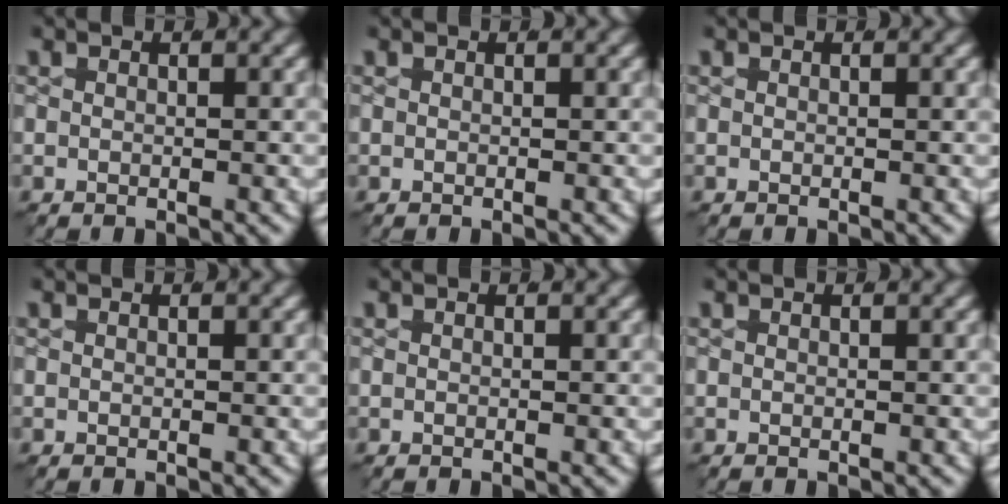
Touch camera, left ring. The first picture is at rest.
{"total": 0.0}
{"total": 0.0}
{"total": 0.0}
{"total": 0.0}
{"total": 0.0}